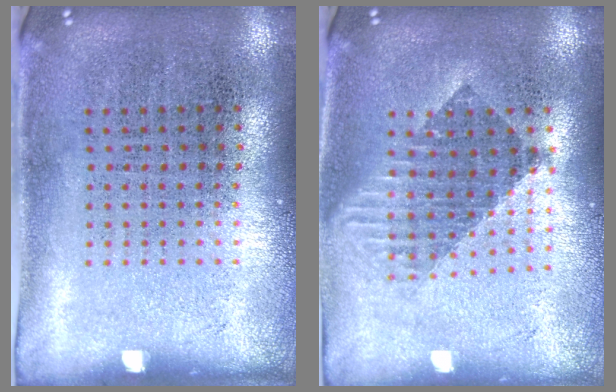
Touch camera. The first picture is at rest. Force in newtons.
{"total": 1.6, "press": 1.4, "slide": 0.9}